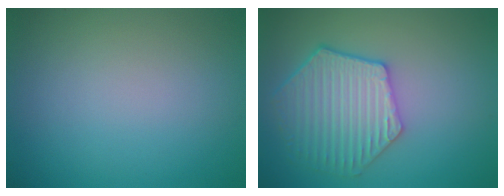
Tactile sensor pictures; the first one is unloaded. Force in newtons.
{"total": 5.4, "press": 4.9, "slide": 2.3}